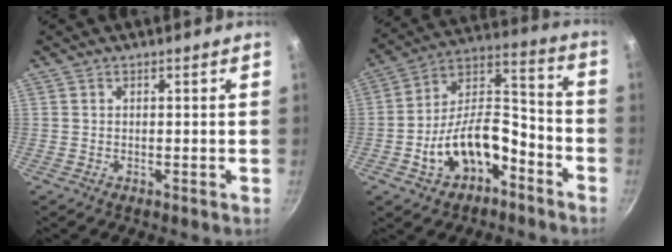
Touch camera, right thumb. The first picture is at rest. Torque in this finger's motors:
{"motor_torque": [0.09, 0.56, 0.85, -0.52, 0.29]}